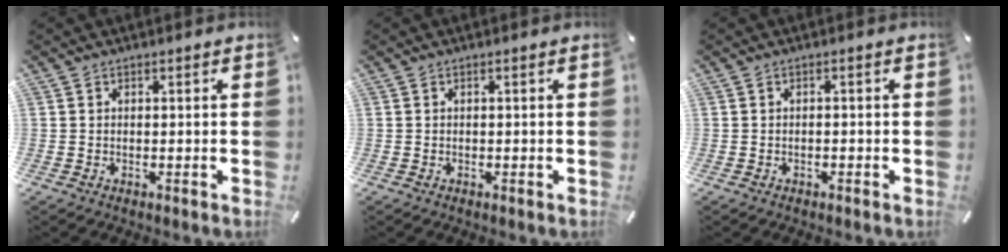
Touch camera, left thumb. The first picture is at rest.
{"total": 0.0}
{"total": 1.0, "force": [-0.7, 0.3, 0.7], "torque": [-0.013, 0.000, -0.012]}